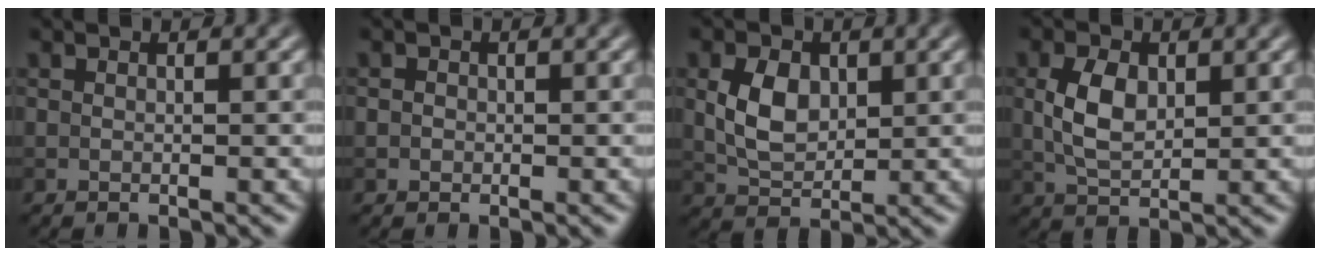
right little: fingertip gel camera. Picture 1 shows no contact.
{"total": 0.7, "force": [0.0, 0.7, 0.2], "torque": [0.002, -0.005, -0.002]}
{"total": 4.0, "force": [0.7, 2.8, 2.9], "torque": [-0.061, 0.001, 0.012]}
{"total": 3.9, "force": [0.6, 2.3, 3.1], "torque": [-0.072, 0.002, 0.013]}